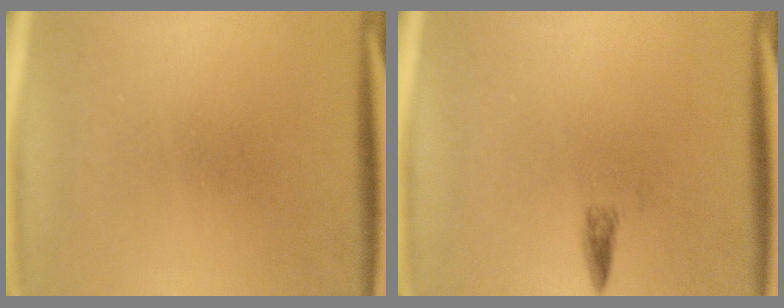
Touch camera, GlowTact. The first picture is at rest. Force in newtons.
{"total": 1.2}